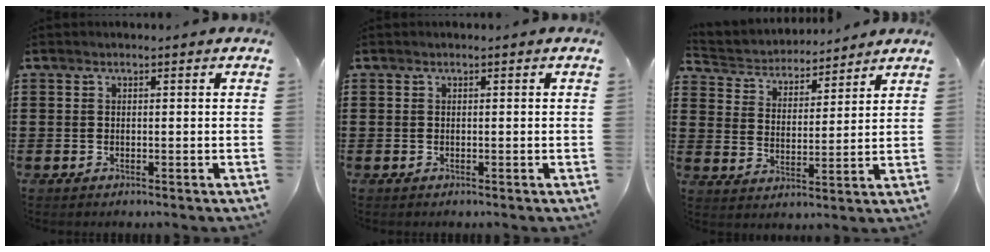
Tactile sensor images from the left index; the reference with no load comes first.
{"total": 0.0}
{"total": 4.1, "force": [4.0, 1.0, -0.2], "torque": [-0.023, -0.028, 0.065]}